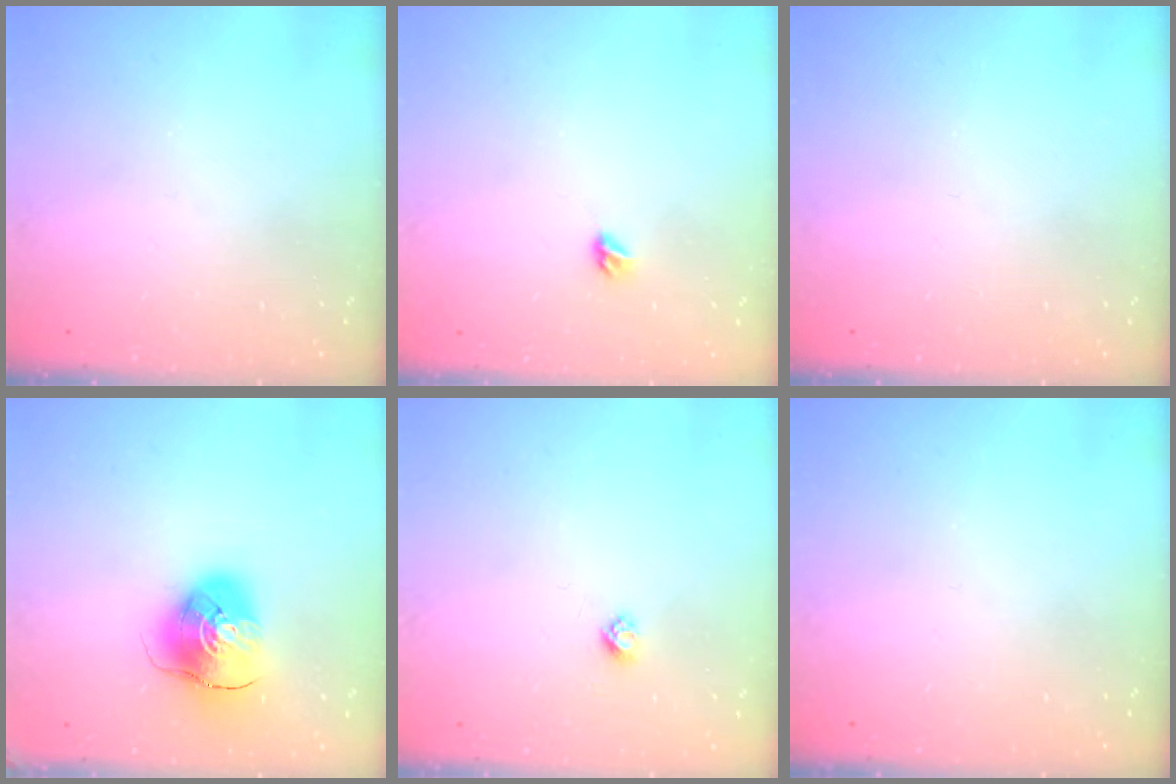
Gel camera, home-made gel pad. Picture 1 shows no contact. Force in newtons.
{"total": 3.5, "press": 3.5, "slide": 0.8}
{"total": 0.0}
{"total": 10.2, "press": 10.1, "slide": 1.4}
{"total": 2.7, "press": 2.6, "slide": 0.3}
{"total": 0.0}